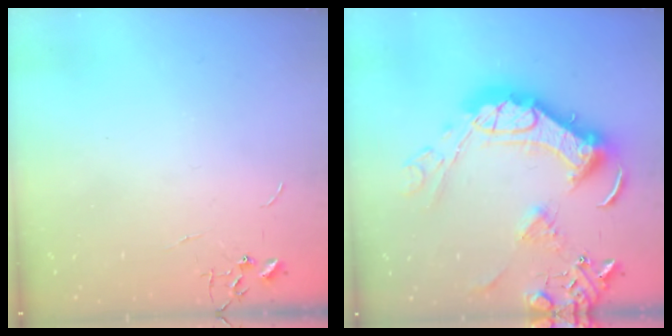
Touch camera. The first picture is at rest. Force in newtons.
{"total": 25.9, "press": 25.7, "slide": 3.3}